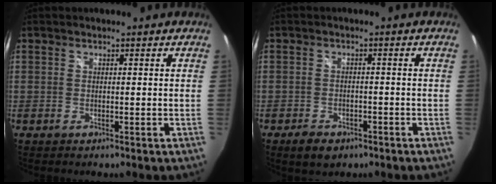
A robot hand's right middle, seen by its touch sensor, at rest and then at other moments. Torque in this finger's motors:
{"motor_torque": [0.53, -0.53, 0.07, 0.05]}